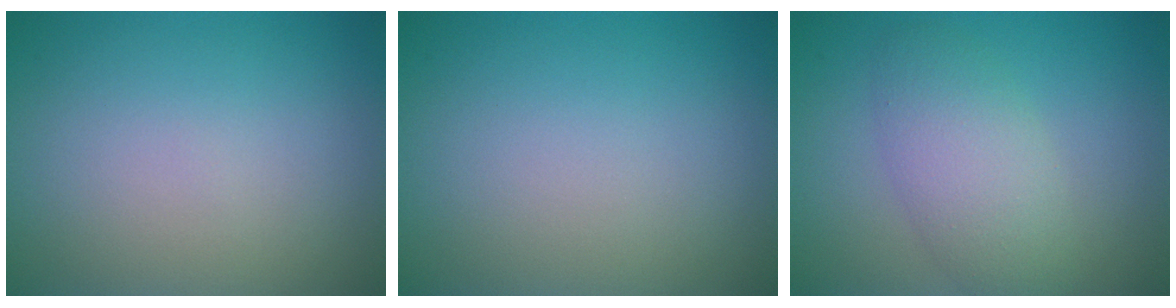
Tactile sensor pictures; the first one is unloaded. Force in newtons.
{"total": 0.0}
{"total": 4.3, "press": 4.3, "slide": 0.1}